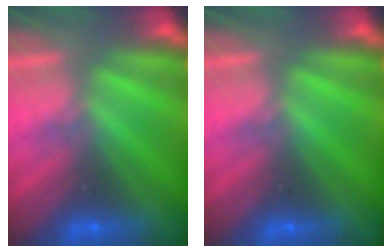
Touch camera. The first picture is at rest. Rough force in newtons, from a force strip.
{"total": 0.0}